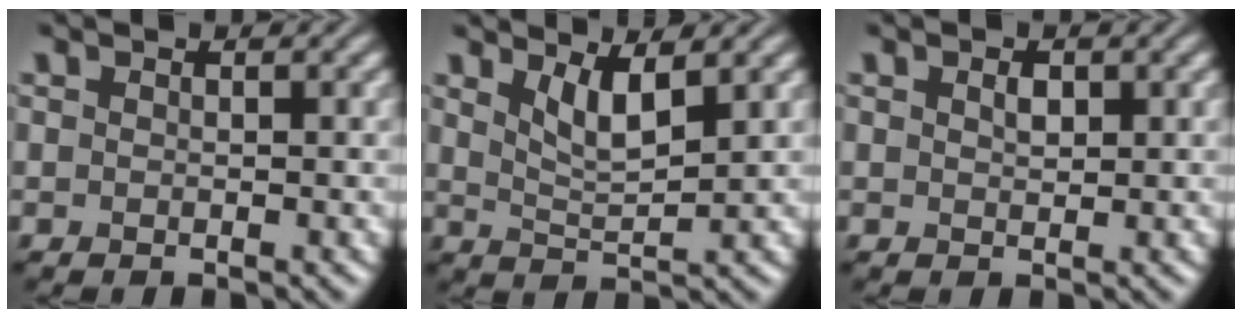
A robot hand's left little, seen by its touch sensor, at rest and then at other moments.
{"total": 3.1, "force": [1.8, 0.8, 2.4], "torque": [-0.047, -0.010, 0.038]}
{"total": 1.1, "force": [0.5, 0.6, 0.8], "torque": [-0.014, 0.001, 0.009]}